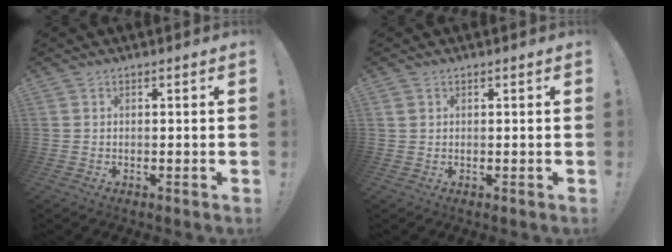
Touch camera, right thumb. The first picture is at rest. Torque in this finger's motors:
{"motor_torque": [-0.10, 0.23, 0.04, -0.13, 0.00]}